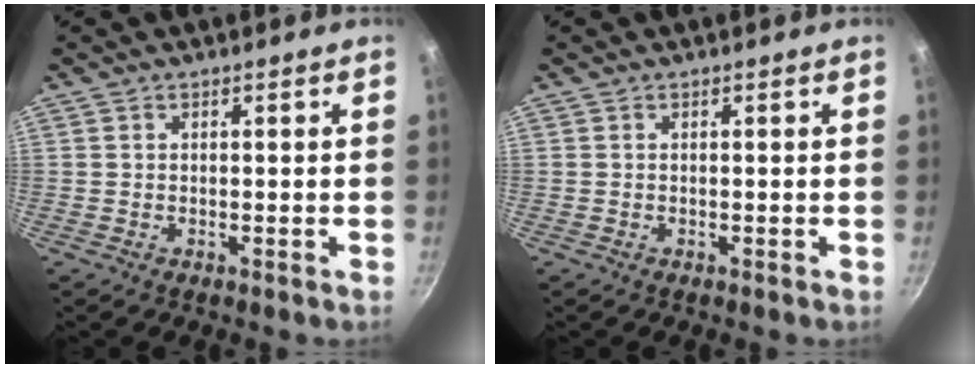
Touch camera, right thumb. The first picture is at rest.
{"total": 0.0}